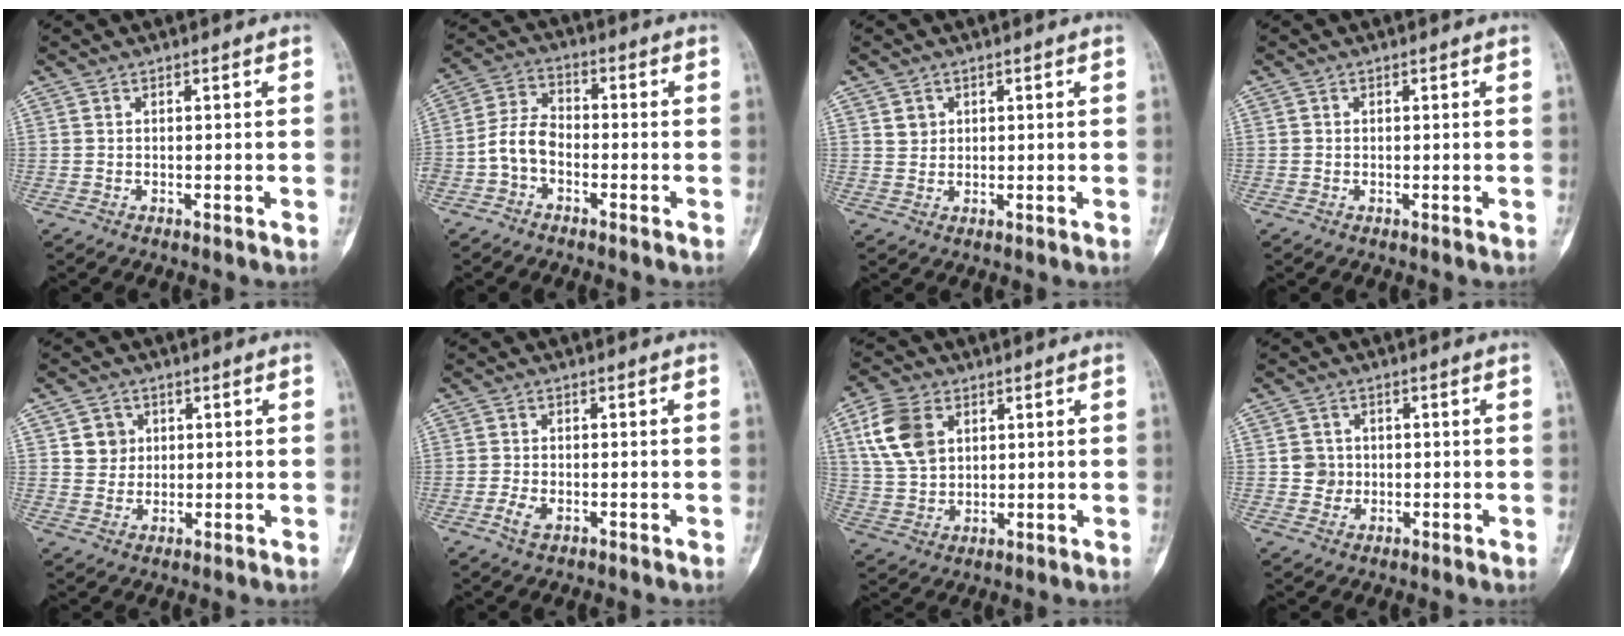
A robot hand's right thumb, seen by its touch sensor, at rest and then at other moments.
{"total": 6.4, "force": [-2.3, 4.4, 4.0], "torque": [-0.072, 0.033, -0.057]}
{"total": 2.2, "force": [0.9, 1.9, 0.5], "torque": [0.004, -0.005, 0.016]}
{"total": 0.0}
{"total": 4.5, "force": [1.3, 4.2, 1.0], "torque": [0.008, -0.002, 0.021]}
{"total": 2.6, "force": [-1.2, 1.4, 1.9], "torque": [-0.040, 0.002, -0.024]}
{"total": 10.7, "force": [4.0, 7.4, 6.7], "torque": [-0.119, -0.004, 0.080]}
{"total": 3.3, "force": [-0.1, 3.3, 0.8], "torque": [0.011, 0.008, -0.003]}